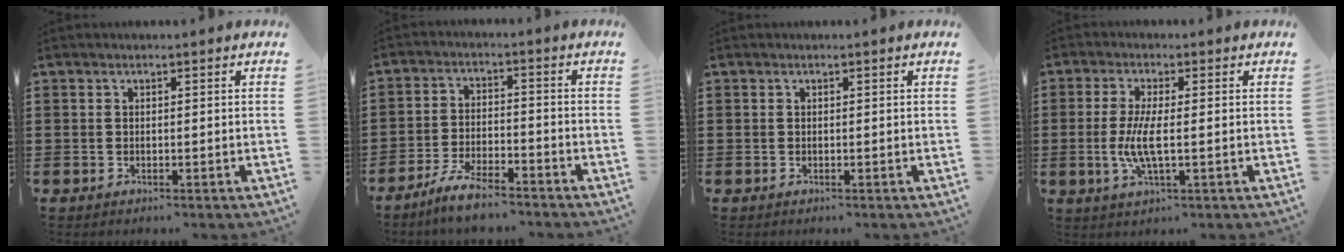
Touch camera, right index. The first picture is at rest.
{"total": 5.6, "force": [-5.1, 0.5, 2.4], "torque": [-0.059, -0.001, -0.101]}
{"total": 0.0}
{"total": 5.7, "force": [-0.8, 1.2, 5.6], "torque": [-0.126, -0.011, -0.023]}